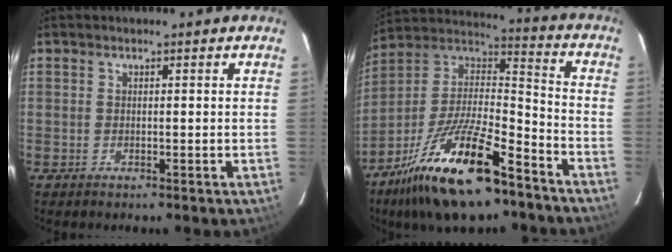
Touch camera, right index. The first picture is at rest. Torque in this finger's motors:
{"motor_torque": [1.72, -0.42, 1.05, 0.21]}